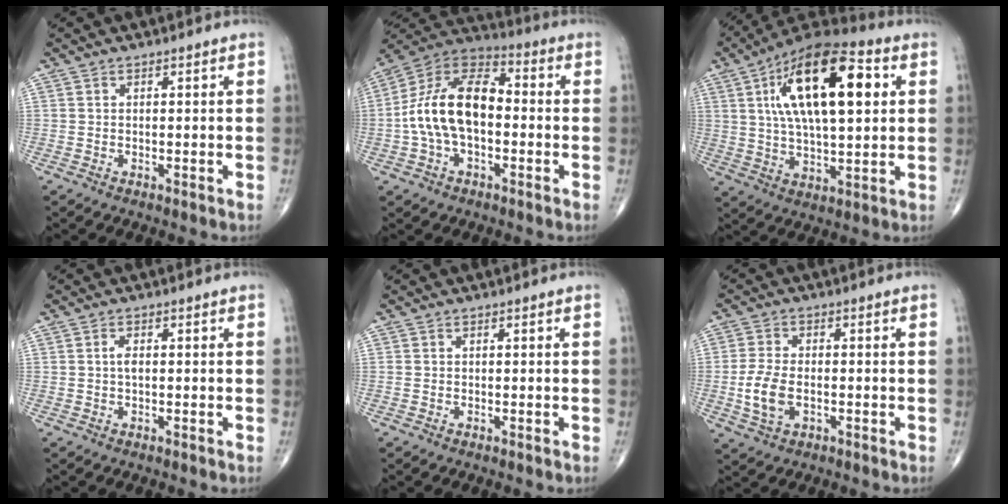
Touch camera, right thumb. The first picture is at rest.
{"total": 15.9, "force": [-1.2, 9.2, 12.9], "torque": [-0.234, 0.045, -0.032]}
{"total": 22.5, "force": [6.0, 9.4, 19.5], "torque": [-0.319, 0.007, 0.090]}
{"total": 1.5, "force": [0.1, 0.6, 1.3], "torque": [-0.027, 0.001, 0.001]}
{"total": 0.0}
{"total": 6.7, "force": [-1.4, 3.8, 5.3], "torque": [-0.113, 0.006, -0.027]}